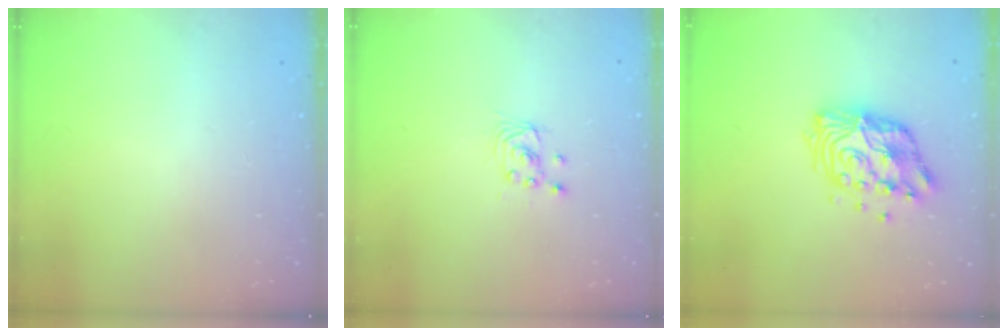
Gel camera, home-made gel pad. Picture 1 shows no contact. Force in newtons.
{"total": 2.8, "press": 2.8, "slide": 0.2}
{"total": 13.3, "press": 13.2, "slide": 1.1}